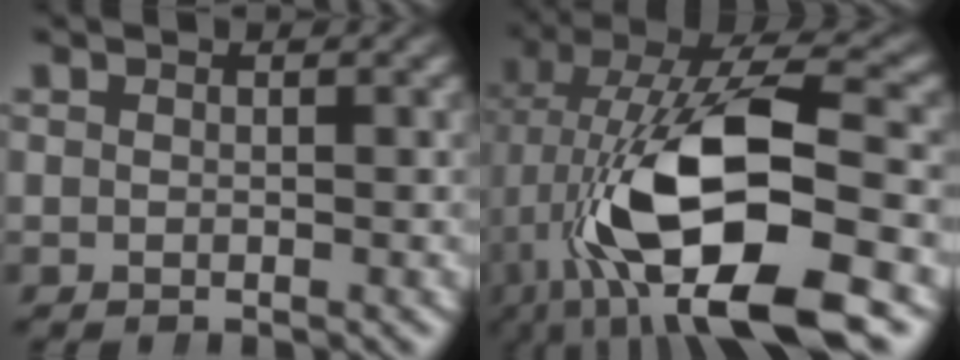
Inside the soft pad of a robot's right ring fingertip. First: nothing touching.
{"total": 12.0, "force": [-1.2, 5.1, 10.8], "torque": [-0.210, -0.028, 0.000]}